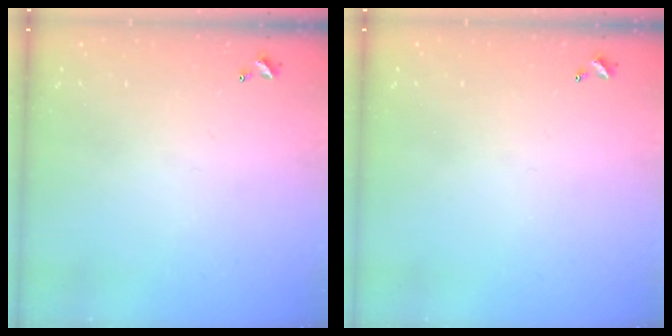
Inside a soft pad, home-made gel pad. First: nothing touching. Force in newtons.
{"total": 0.0}